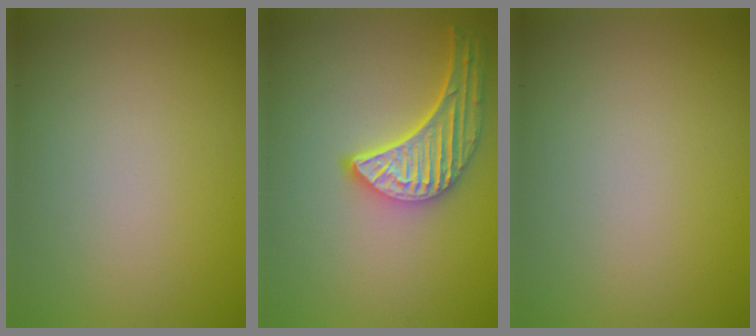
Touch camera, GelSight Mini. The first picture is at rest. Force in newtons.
{"total": 5.5, "press": 4.4, "slide": 3.3}
{"total": 0.0}